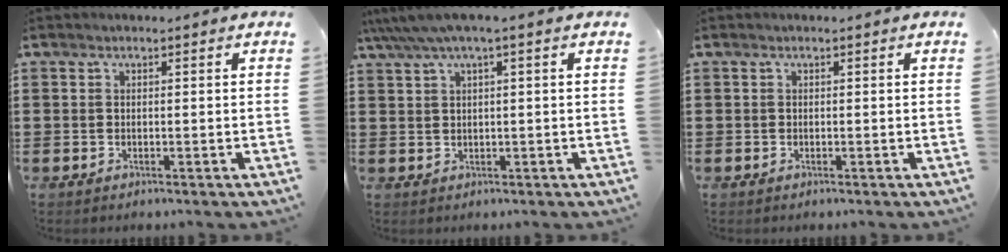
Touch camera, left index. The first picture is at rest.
{"total": 2.6, "force": [1.0, 0.0, 2.5], "torque": [-0.055, -0.003, 0.013]}
{"total": 0.0}